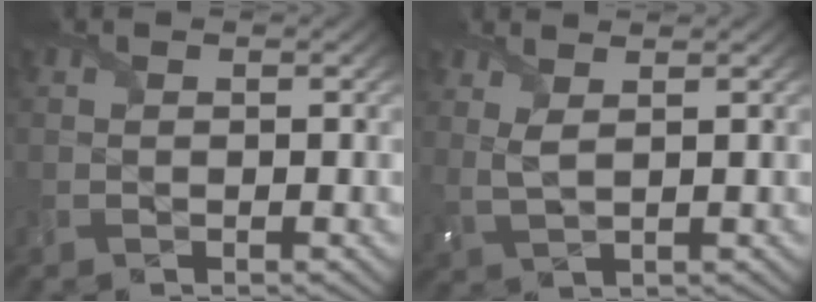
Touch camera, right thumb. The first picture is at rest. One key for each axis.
{"total": 2.5, "fx": 1.6, "fy": 0.6, "fz": 1.9, "tx": -0.051, "ty": 0.002, "tz": 0.037}